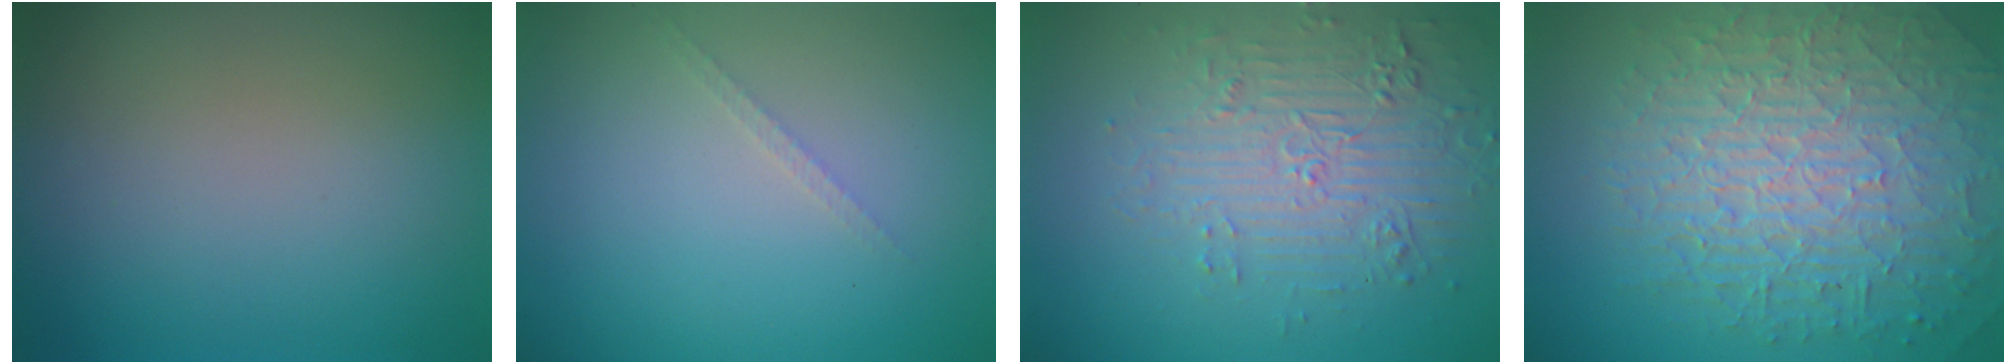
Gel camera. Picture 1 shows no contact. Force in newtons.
{"total": 0.8, "press": 0.8, "slide": 0.0}
{"total": 4.2, "press": 3.8, "slide": 1.8}
{"total": 9.9, "press": 6.5, "slide": 7.5}